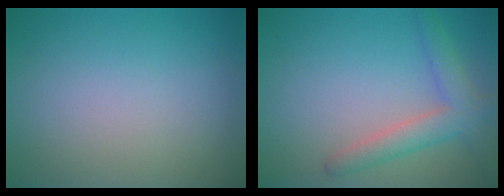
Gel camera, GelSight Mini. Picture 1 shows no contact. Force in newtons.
{"total": 3.6, "press": 3.6, "slide": 0.2}